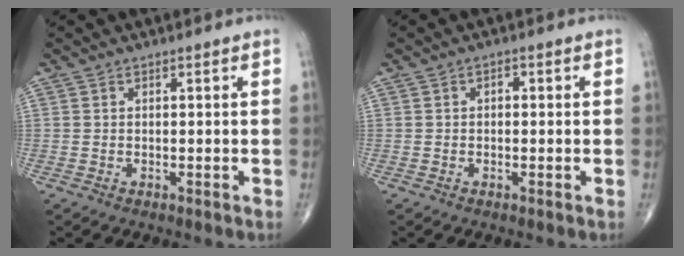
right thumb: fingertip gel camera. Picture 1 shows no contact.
{"total": 1.1, "force": [0.0, 0.7, 0.8], "torque": [-0.003, 0.003, -0.005]}